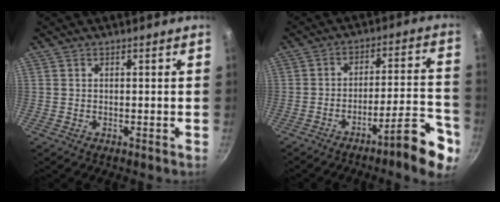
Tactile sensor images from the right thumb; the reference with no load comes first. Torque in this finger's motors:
{"motor_torque": [0.02, 0.26, 0.45, 0.18, 0.02]}